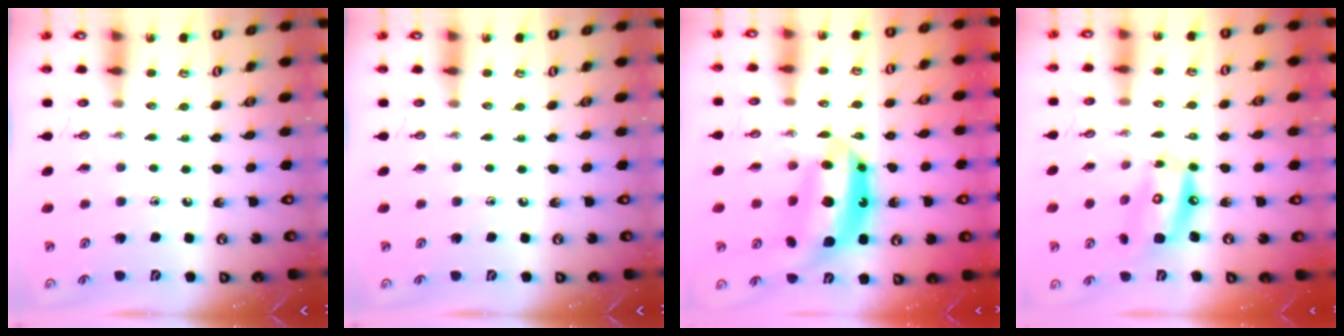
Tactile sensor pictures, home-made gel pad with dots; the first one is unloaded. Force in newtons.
{"total": 0.0}
{"total": 14.2, "press": 14.1, "slide": 1.2}
{"total": 11.8, "press": 11.8, "slide": 1.2}